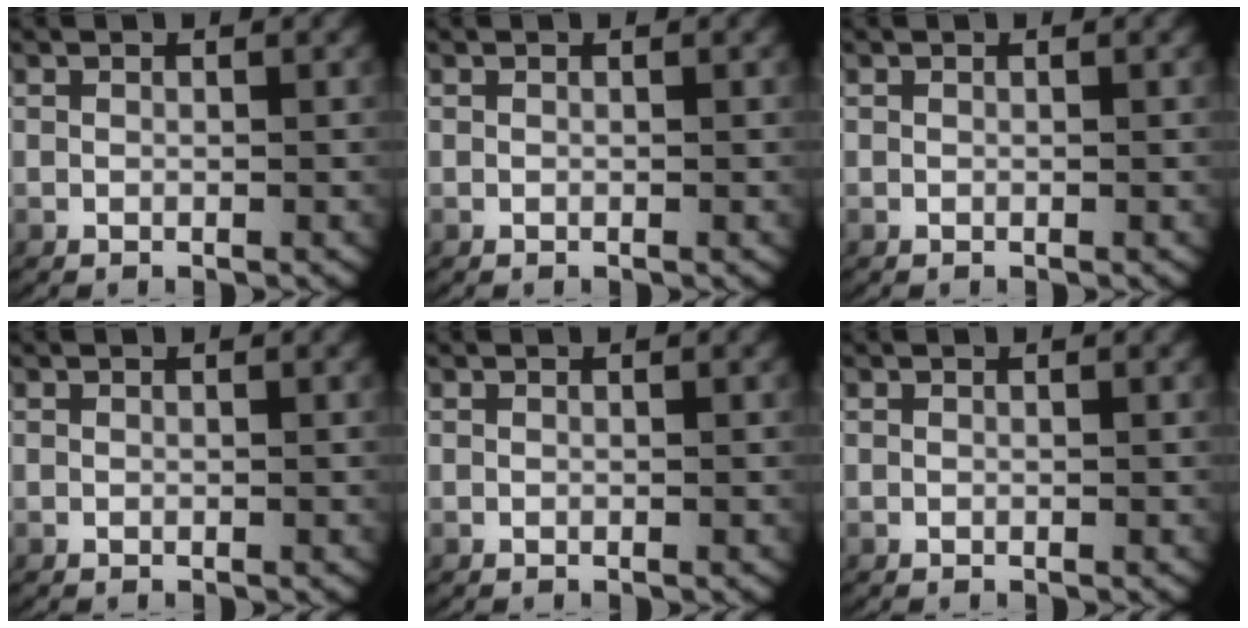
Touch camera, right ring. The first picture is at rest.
{"total": 0.0}
{"total": 0.0}
{"total": 0.0}
{"total": 0.0}
{"total": 0.0}